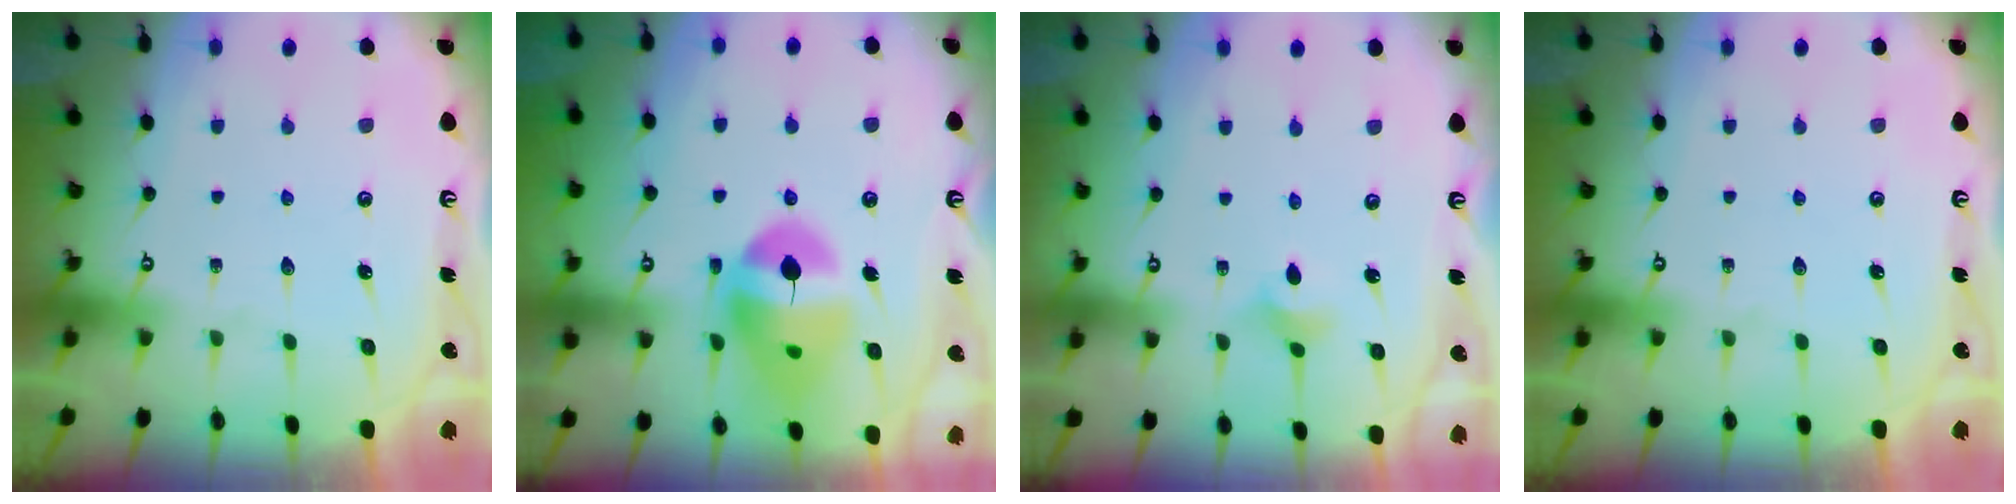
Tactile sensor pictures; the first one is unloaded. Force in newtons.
{"total": 16.3, "press": 16.2, "slide": 2.2}
{"total": 3.6, "press": 3.6, "slide": 0.6}
{"total": 0.0}